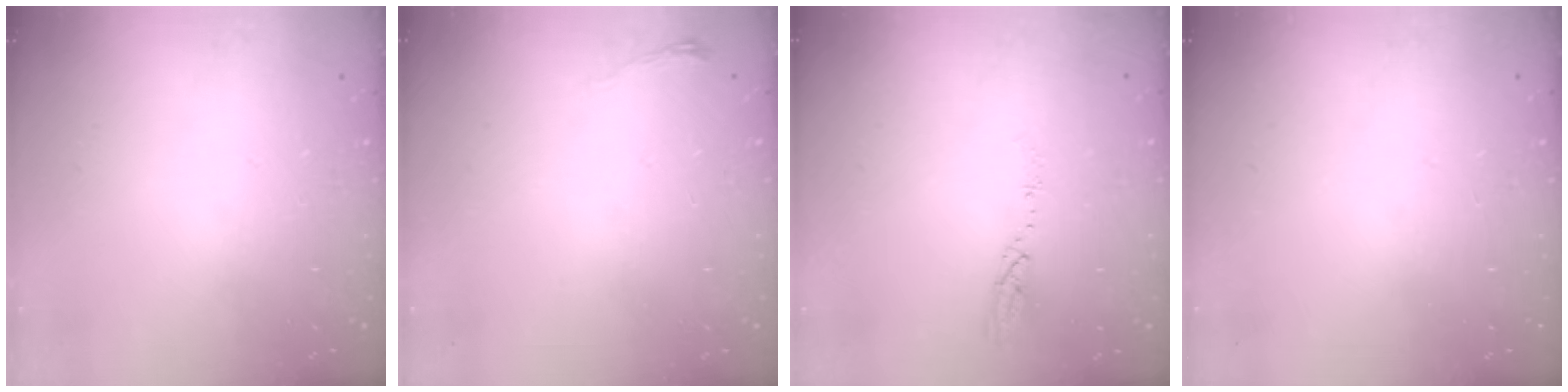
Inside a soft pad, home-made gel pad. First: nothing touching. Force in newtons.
{"total": 3.1, "press": 3.0, "slide": 0.9}
{"total": 4.0, "press": 4.0, "slide": 0.4}
{"total": 0.0}